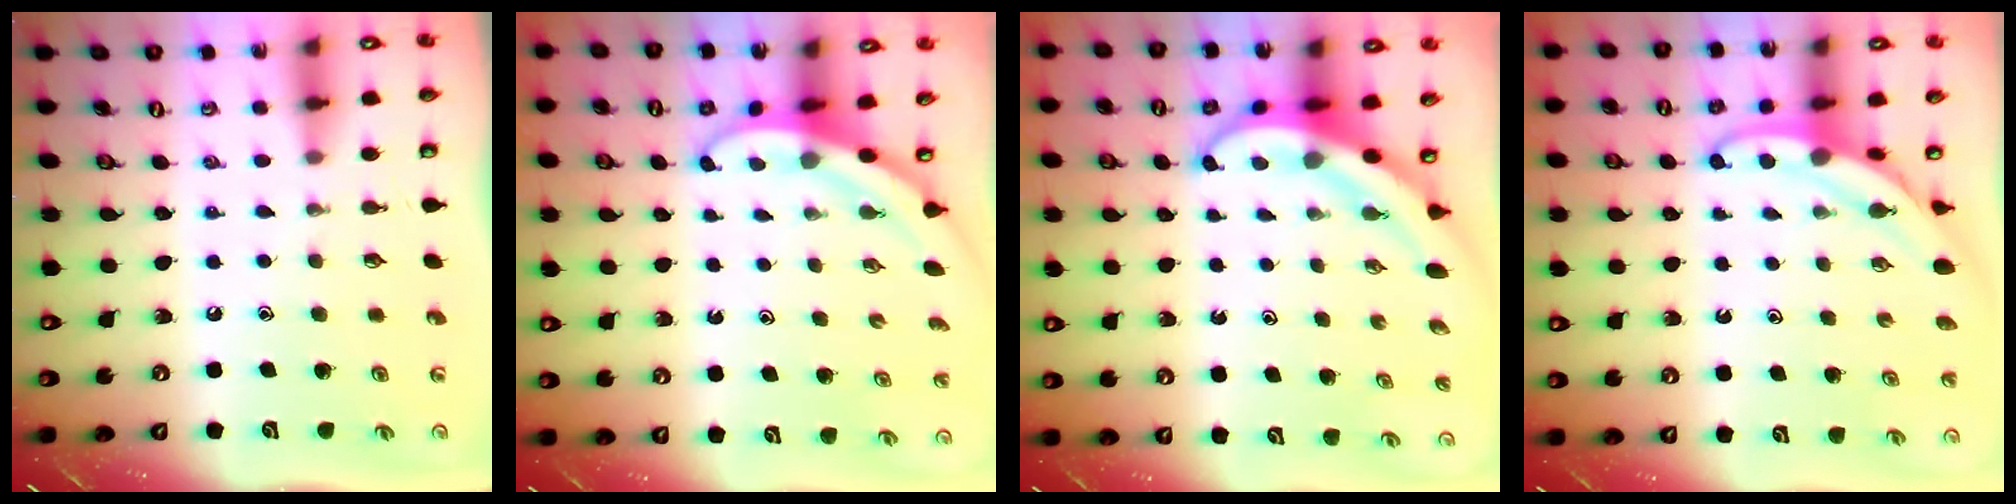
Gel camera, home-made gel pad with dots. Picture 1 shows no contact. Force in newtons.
{"total": 3.0, "press": 3.0, "slide": 0.2}
{"total": 5.3, "press": 5.2, "slide": 0.7}
{"total": 5.1, "press": 5.0, "slide": 0.4}